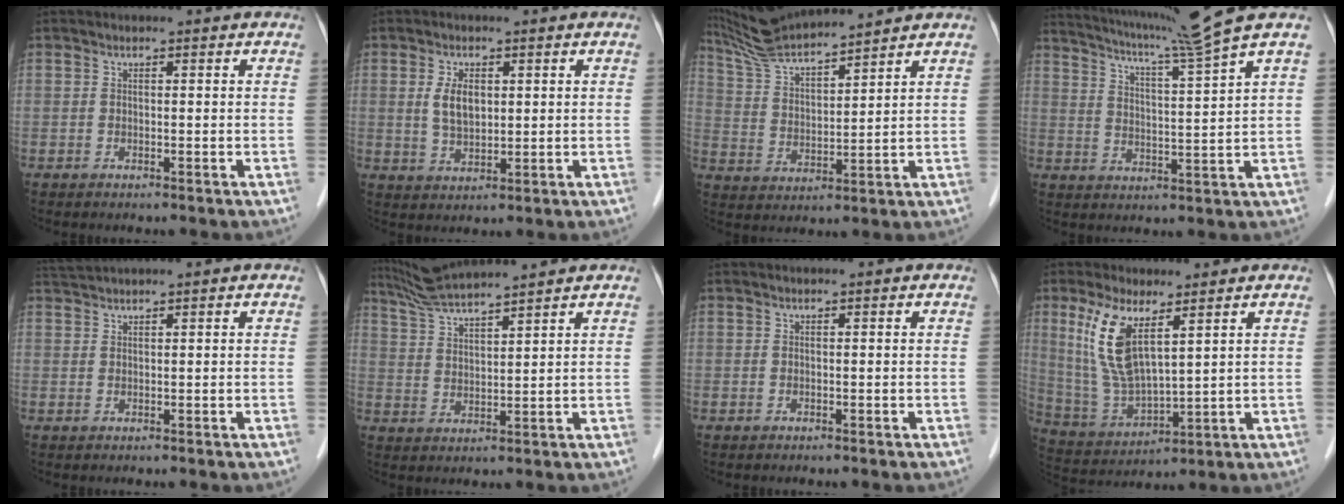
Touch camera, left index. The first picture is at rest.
{"total": 4.2, "force": [1.0, 2.2, 3.4], "torque": [-0.071, 0.002, 0.025]}
{"total": 11.4, "force": [10.6, 0.1, 4.4], "torque": [-0.089, 0.025, 0.202]}
{"total": 11.0, "force": [9.2, -3.6, 4.8], "torque": [-0.092, -0.035, 0.147]}
{"total": 2.2, "force": [2.0, -0.7, 0.5], "torque": [-0.014, 0.015, 0.048]}
{"total": 9.4, "force": [8.6, -1.0, 3.7], "torque": [-0.073, 0.028, 0.158]}
{"total": 0.0}
{"total": 10.3, "force": [4.8, 2.7, 8.8], "torque": [-0.198, -0.005, 0.107]}